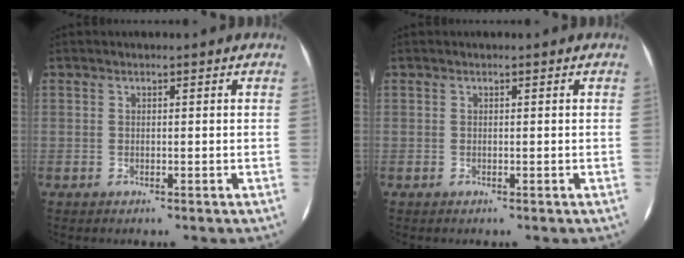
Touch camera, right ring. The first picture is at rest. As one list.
[{"total": 0.0}]